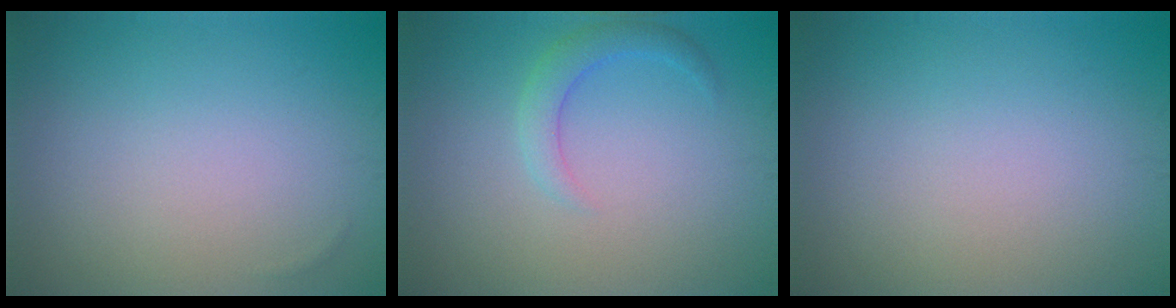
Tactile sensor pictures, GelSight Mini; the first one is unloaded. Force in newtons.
{"total": 2.2, "press": 2.1, "slide": 0.2}
{"total": 0.0}